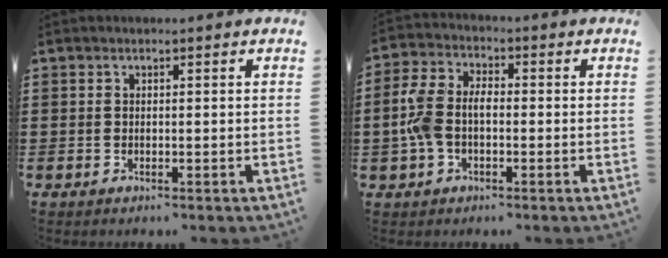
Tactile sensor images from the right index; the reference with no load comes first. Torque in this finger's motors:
{"motor_torque": [0.42, -0.18, 0.70, 0.21]}